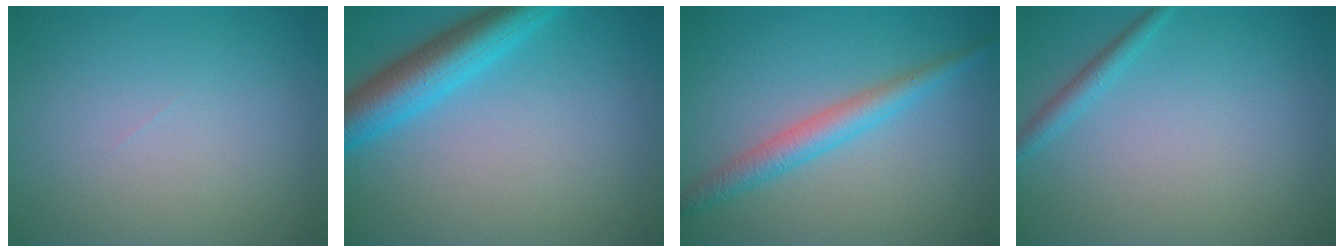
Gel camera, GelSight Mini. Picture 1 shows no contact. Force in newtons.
{"total": 5.7, "press": 5.7, "slide": 0.3}
{"total": 3.2, "press": 3.2, "slide": 0.2}
{"total": 1.4, "press": 1.4, "slide": 0.1}